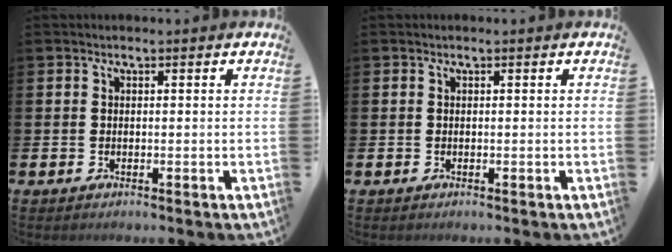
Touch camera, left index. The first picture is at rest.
{"total": 0.0}